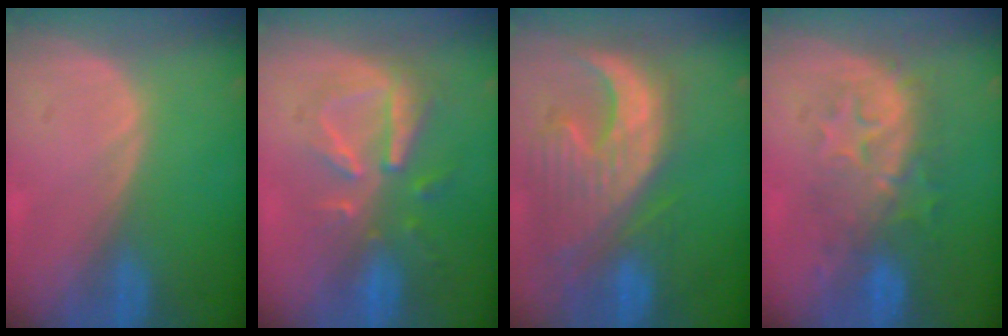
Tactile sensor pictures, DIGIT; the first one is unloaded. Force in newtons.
{"total": 8.0, "press": 7.4, "slide": 3.0}
{"total": 13.0, "press": 11.2, "slide": 6.6}
{"total": 8.2, "press": 8.2, "slide": 0.8}